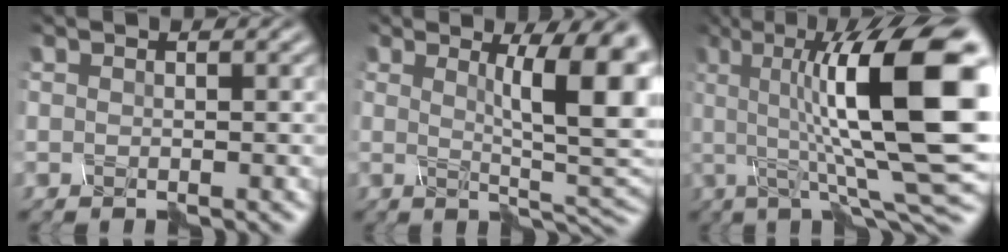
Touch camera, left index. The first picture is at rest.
{"total": 7.8, "force": [1.5, 1.4, 7.5], "torque": [-0.091, -0.002, 0.047]}
{"total": 13.1, "force": [2.0, 2.8, 12.7], "torque": [-0.198, 0.005, 0.055]}